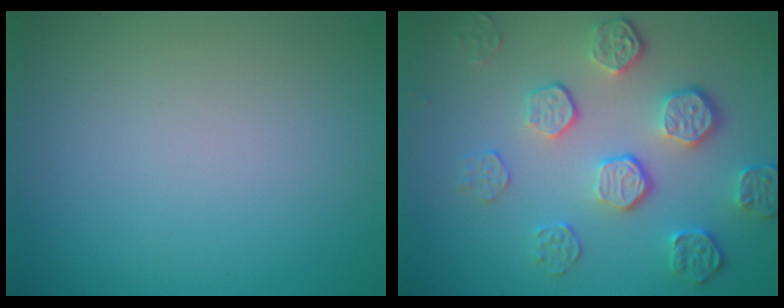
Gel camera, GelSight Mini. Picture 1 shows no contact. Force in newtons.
{"total": 5.3, "press": 3.7, "slide": 3.7}